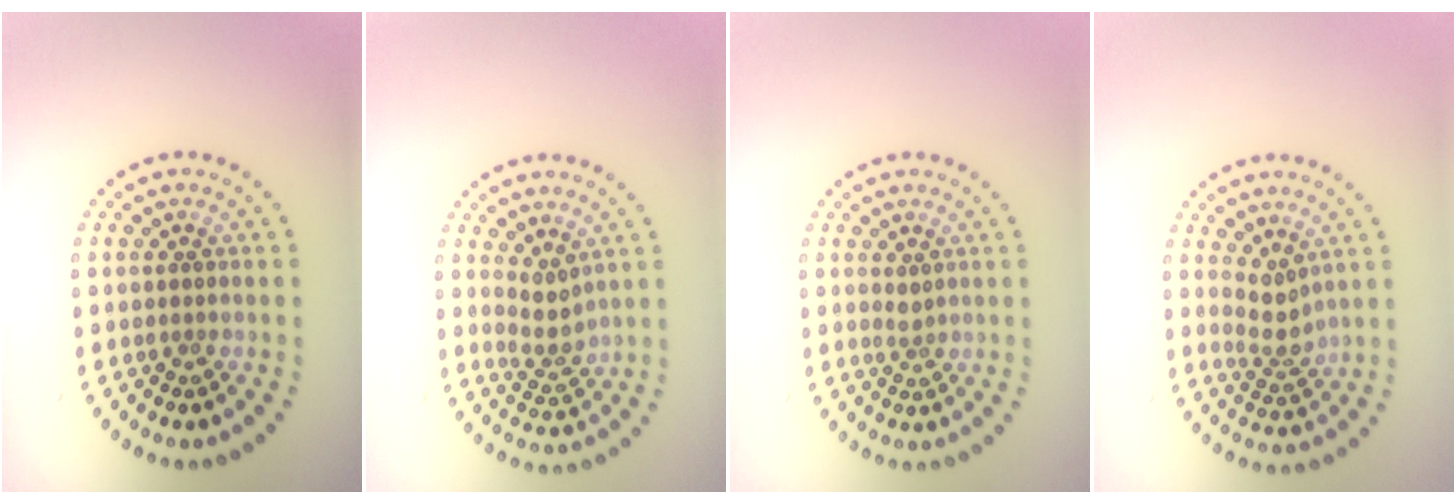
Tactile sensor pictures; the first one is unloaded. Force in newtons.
{"total": 2.2, "press": 1.7, "slide": 1.3}
{"total": 0.9, "press": 0.6, "slide": 0.6}
{"total": 2.3, "press": 1.7, "slide": 1.5}